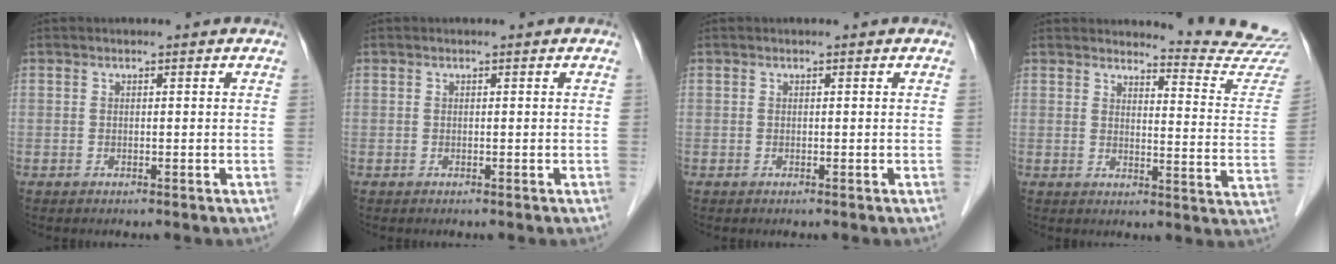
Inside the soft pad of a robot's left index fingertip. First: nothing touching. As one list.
[{"total": 0.0}, {"total": 0.0}, {"total": 12.0, "force": [11.9, -1.4, 0.2], "torque": [-0.001, -0.117, 0.123]}]